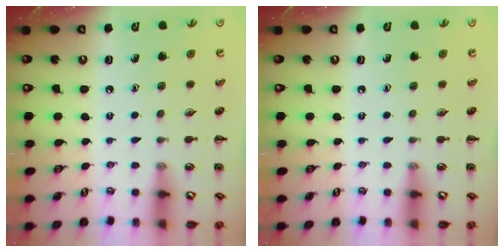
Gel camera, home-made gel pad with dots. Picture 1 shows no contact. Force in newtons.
{"total": 0.0}